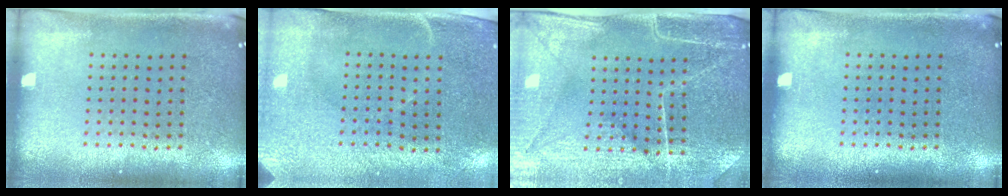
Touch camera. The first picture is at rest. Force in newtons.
{"total": 2.9, "press": 2.5, "slide": 1.6}
{"total": 4.5, "press": 4.1, "slide": 1.9}
{"total": 0.0}